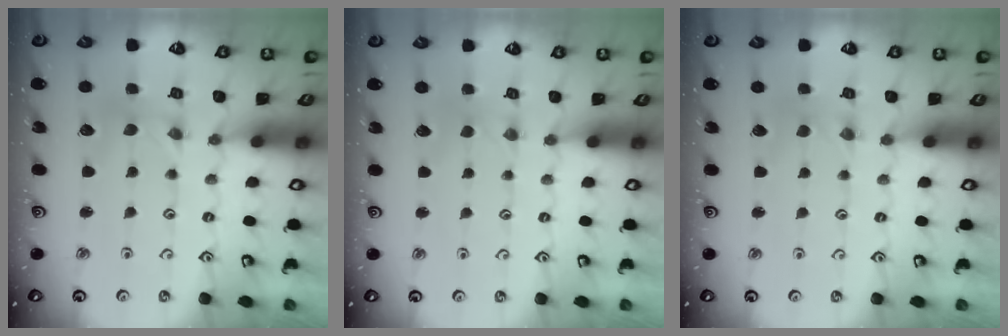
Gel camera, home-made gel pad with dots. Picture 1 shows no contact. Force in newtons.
{"total": 0.0}
{"total": 0.0}